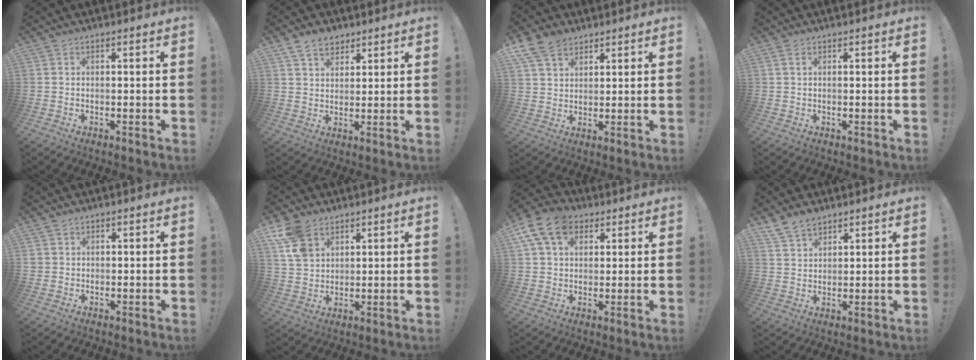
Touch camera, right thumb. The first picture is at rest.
{"total": 7.1, "force": [4.6, 4.6, 2.8], "torque": [-0.047, -0.016, 0.088]}
{"total": 9.0, "force": [5.9, 5.7, 3.7], "torque": [-0.069, -0.023, 0.118]}
{"total": 1.3, "force": [0.5, 0.5, 1.1], "torque": [-0.026, 0.004, 0.010]}
{"total": 1.7, "force": [0.7, 1.5, 0.2], "torque": [0.002, -0.001, 0.013]}
{"total": 10.4, "force": [6.1, 6.9, 4.9], "torque": [-0.100, -0.022, 0.123]}
{"total": 13.0, "force": [5.6, 9.2, 7.3], "torque": [-0.130, -0.013, 0.109]}
{"total": 6.0, "force": [4.8, 3.2, 1.6], "torque": [-0.041, -0.022, 0.096]}